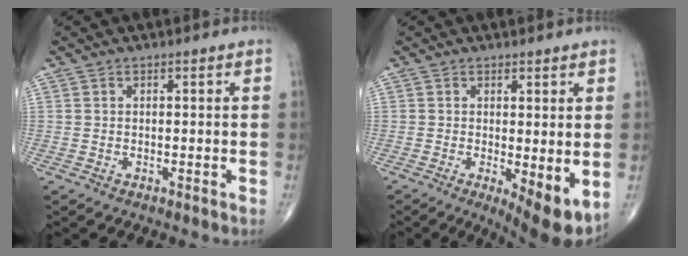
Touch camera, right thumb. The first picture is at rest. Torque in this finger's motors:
{"motor_torque": [-0.28, 0.41, 0.09, -0.15, 0.12]}